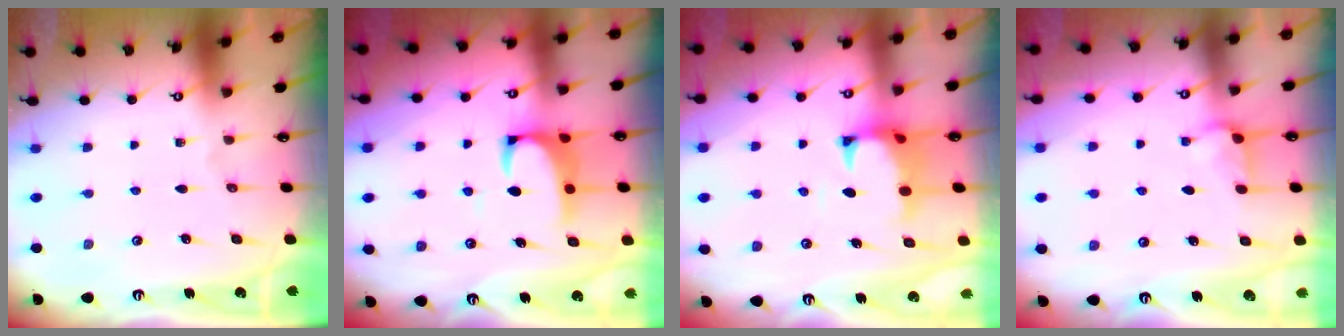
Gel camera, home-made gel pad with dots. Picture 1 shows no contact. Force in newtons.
{"total": 2.2, "press": 2.0, "slide": 1.0}
{"total": 1.0, "press": 0.1, "slide": 1.0}
{"total": 2.9, "press": 2.8, "slide": 0.6}